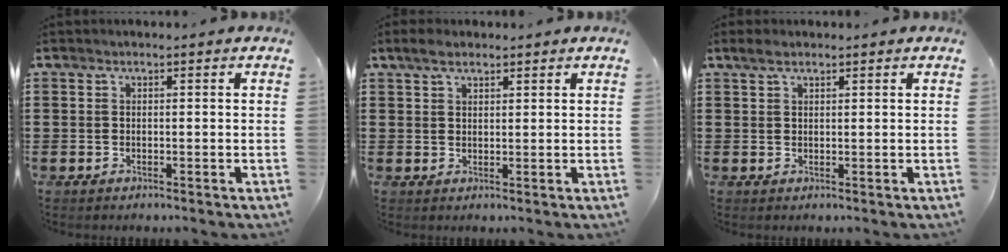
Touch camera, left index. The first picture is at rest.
{"total": 2.7, "force": [2.0, 1.3, 1.3], "torque": [-0.023, 0.003, 0.035]}
{"total": 2.4, "force": [1.8, 1.0, 1.3], "torque": [-0.030, 0.006, 0.033]}